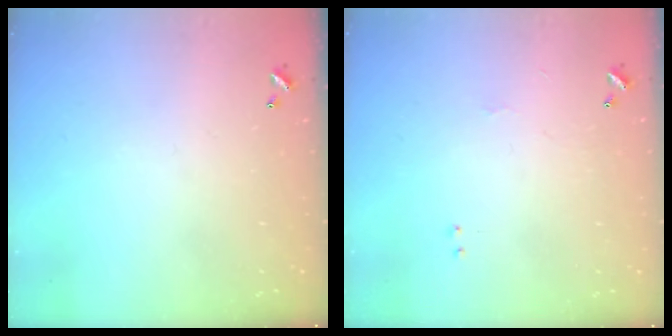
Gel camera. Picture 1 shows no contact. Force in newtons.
{"total": 1.8, "press": 1.8, "slide": 0.6}